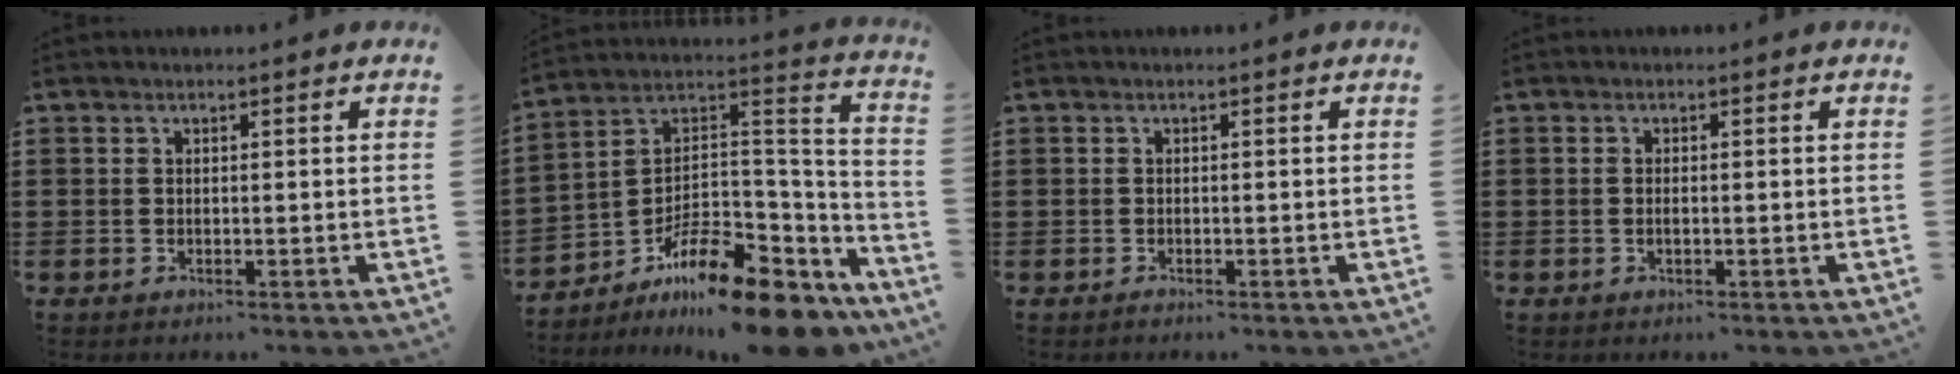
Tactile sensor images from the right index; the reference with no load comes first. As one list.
[{"total": 14.4, "force": [-10.9, 4.0, 8.6], "torque": [-0.136, 0.039, -0.193]}, {"total": 0.5, "force": [-0.5, 0.0, 0.0], "torque": [0.000, -0.002, -0.011]}, {"total": 0.7, "force": [-0.2, 0.2, 0.7], "torque": [-0.013, -0.004, -0.002]}]